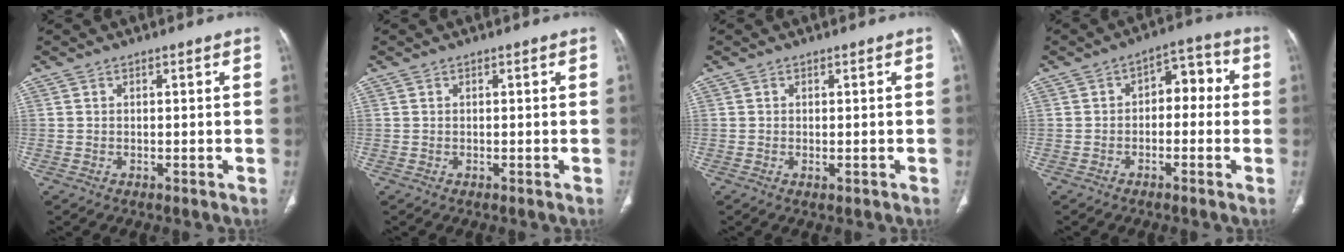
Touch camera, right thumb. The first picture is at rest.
{"total": 0.0}
{"total": 0.8, "force": [-0.3, 0.4, 0.7], "torque": [-0.012, -0.003, -0.001]}
{"total": 6.6, "force": [-0.3, 4.3, 5.0], "torque": [-0.035, 0.038, -0.014]}